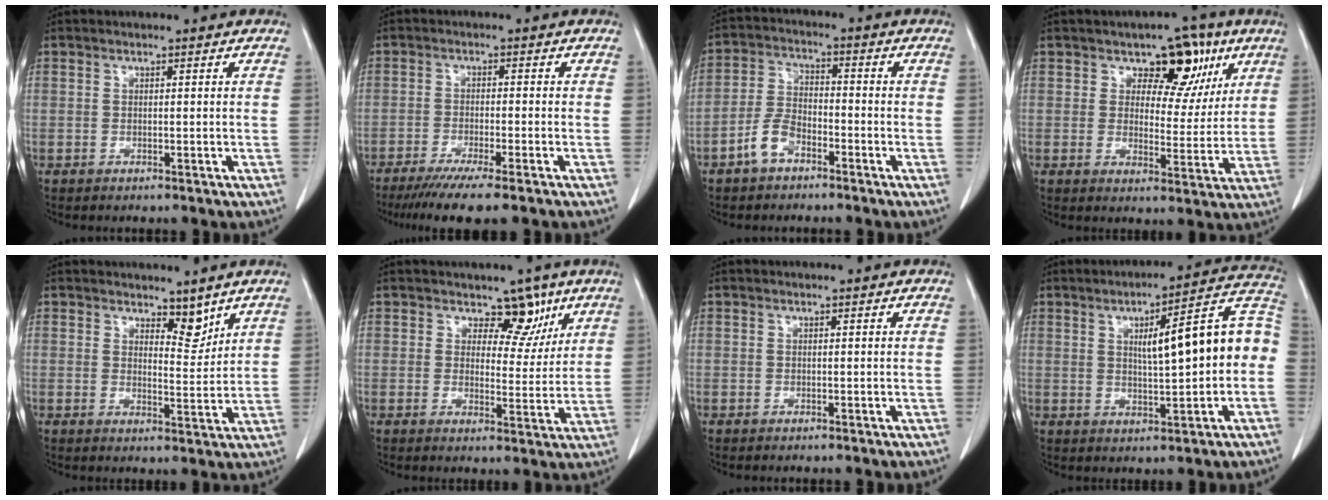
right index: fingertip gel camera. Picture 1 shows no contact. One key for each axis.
{"total": 8.0, "fx": -6.0, "fy": -0.3, "fz": 5.3, "tx": -0.079, "ty": -0.019, "tz": -0.095}
{"total": 5.5, "fx": -3.4, "fy": 2.9, "fz": 3.2, "tx": -0.074, "ty": 0.012, "tz": -0.068}
{"total": 7.5, "fx": 4.4, "fy": 5.1, "fz": 3.4, "tx": -0.016, "ty": 0.001, "tz": 0.055}
{"total": 3.9, "fx": 3.2, "fy": 1.5, "fz": 1.7, "tx": -0.019, "ty": -0.010, "tz": 0.053}
{"total": 5.6, "fx": 3.6, "fy": 3.4, "fz": 2.6, "tx": -0.014, "ty": -0.005, "tz": 0.049}
{"total": 0.0}
{"total": 13.2, "fx": 0.6, "fy": 2.3, "fz": 13.0, "tx": -0.174, "ty": 0.040, "tz": 0.010}